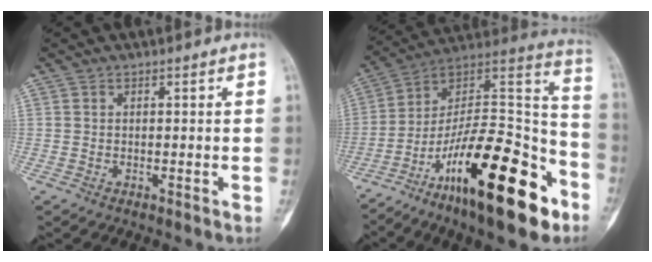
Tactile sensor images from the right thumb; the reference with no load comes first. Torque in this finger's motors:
{"motor_torque": [2.32, 2.69, 1.75, -1.03, 0.17]}